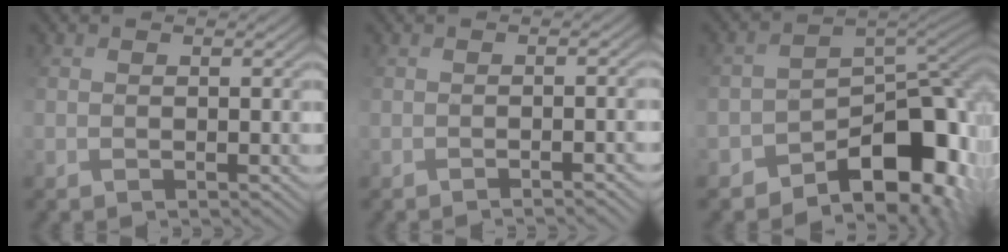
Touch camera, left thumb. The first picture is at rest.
{"total": 3.6, "force": [-2.0, 0.6, 3.0], "torque": [-0.023, 0.009, -0.009]}
{"total": 11.5, "force": [-6.7, 5.9, 7.3], "torque": [-0.103, -0.012, -0.098]}